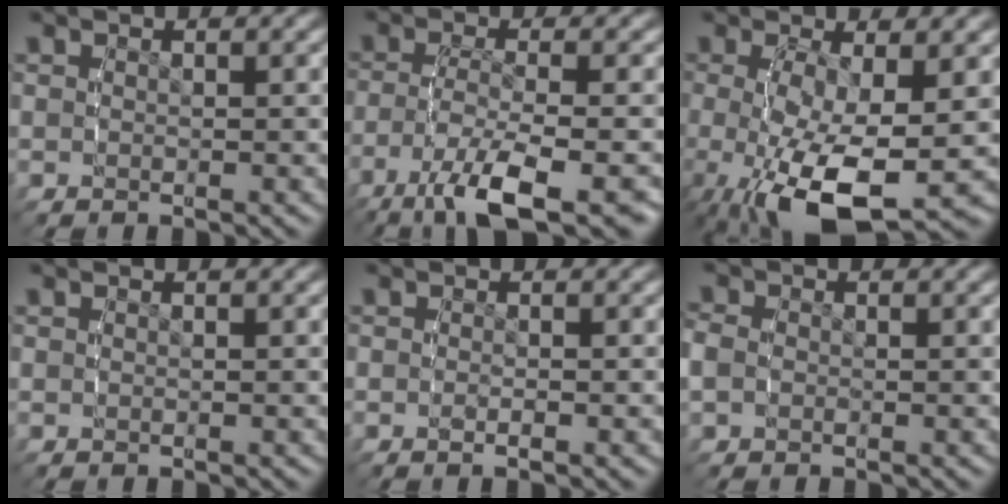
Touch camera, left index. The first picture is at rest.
{"total": 8.1, "force": [-5.1, 2.7, 5.6], "torque": [-0.112, -0.030, -0.067]}
{"total": 10.0, "force": [-3.7, 5.1, 7.7], "torque": [-0.169, -0.049, -0.035]}
{"total": 0.0}
{"total": 0.7, "force": [-0.6, 0.1, 0.3], "torque": [-0.014, -0.002, -0.012]}
{"total": 2.4, "force": [-0.5, 2.2, 0.9], "torque": [-0.039, -0.005, -0.009]}